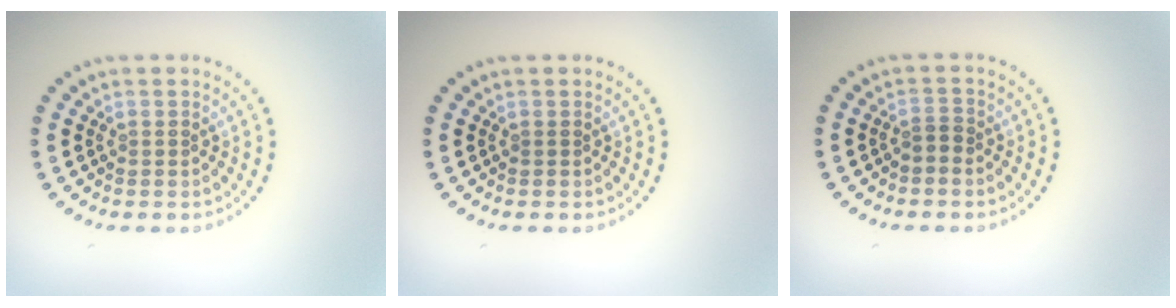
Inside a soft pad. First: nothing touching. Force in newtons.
{"total": 0.0}
{"total": 1.2, "press": 0.8, "slide": 0.8}